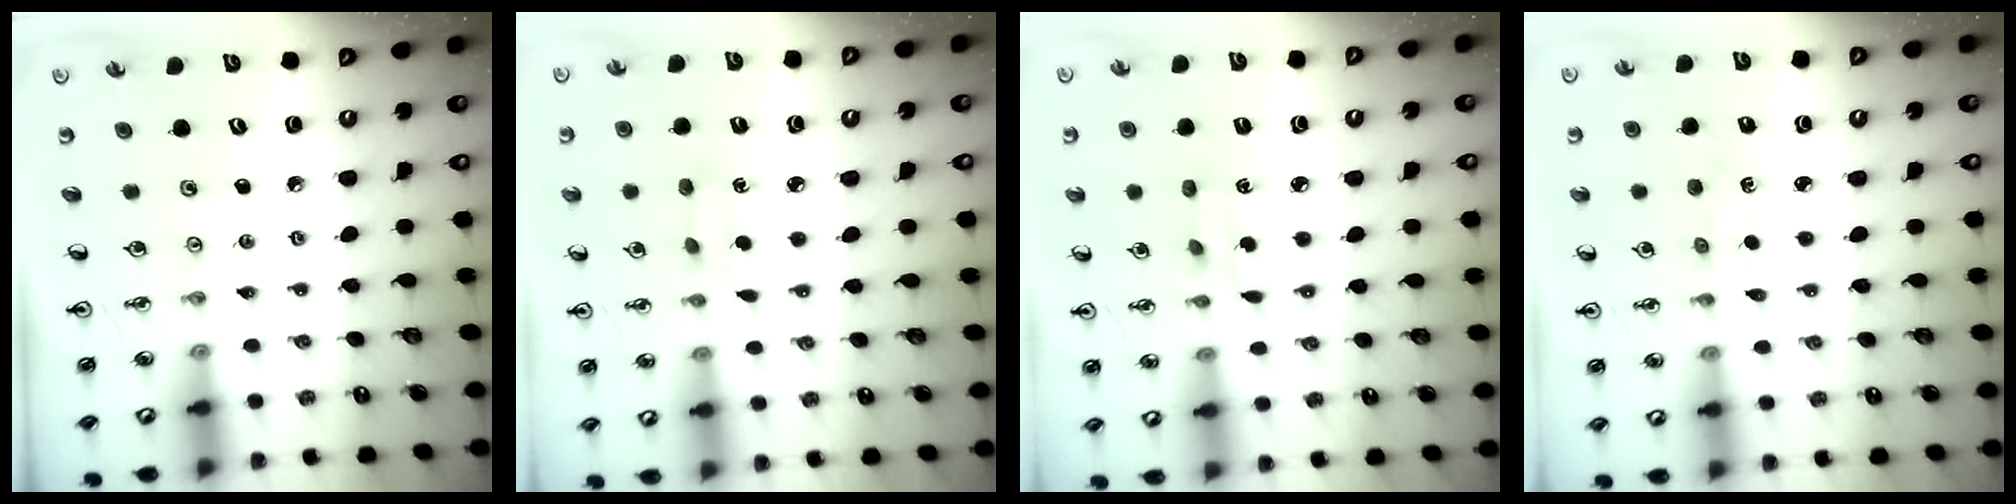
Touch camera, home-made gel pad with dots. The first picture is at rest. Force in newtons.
{"total": 3.4, "press": 3.3, "slide": 0.5}
{"total": 3.7, "press": 3.7, "slide": 0.3}
{"total": 2.2, "press": 2.2, "slide": 0.4}